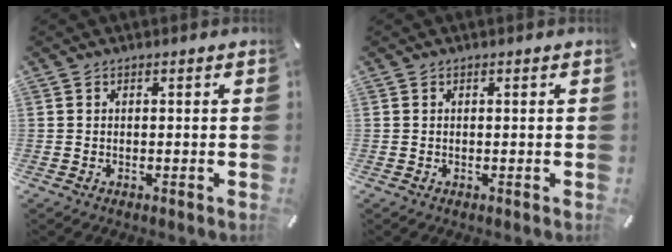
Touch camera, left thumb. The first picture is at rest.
{"total": 0.0}